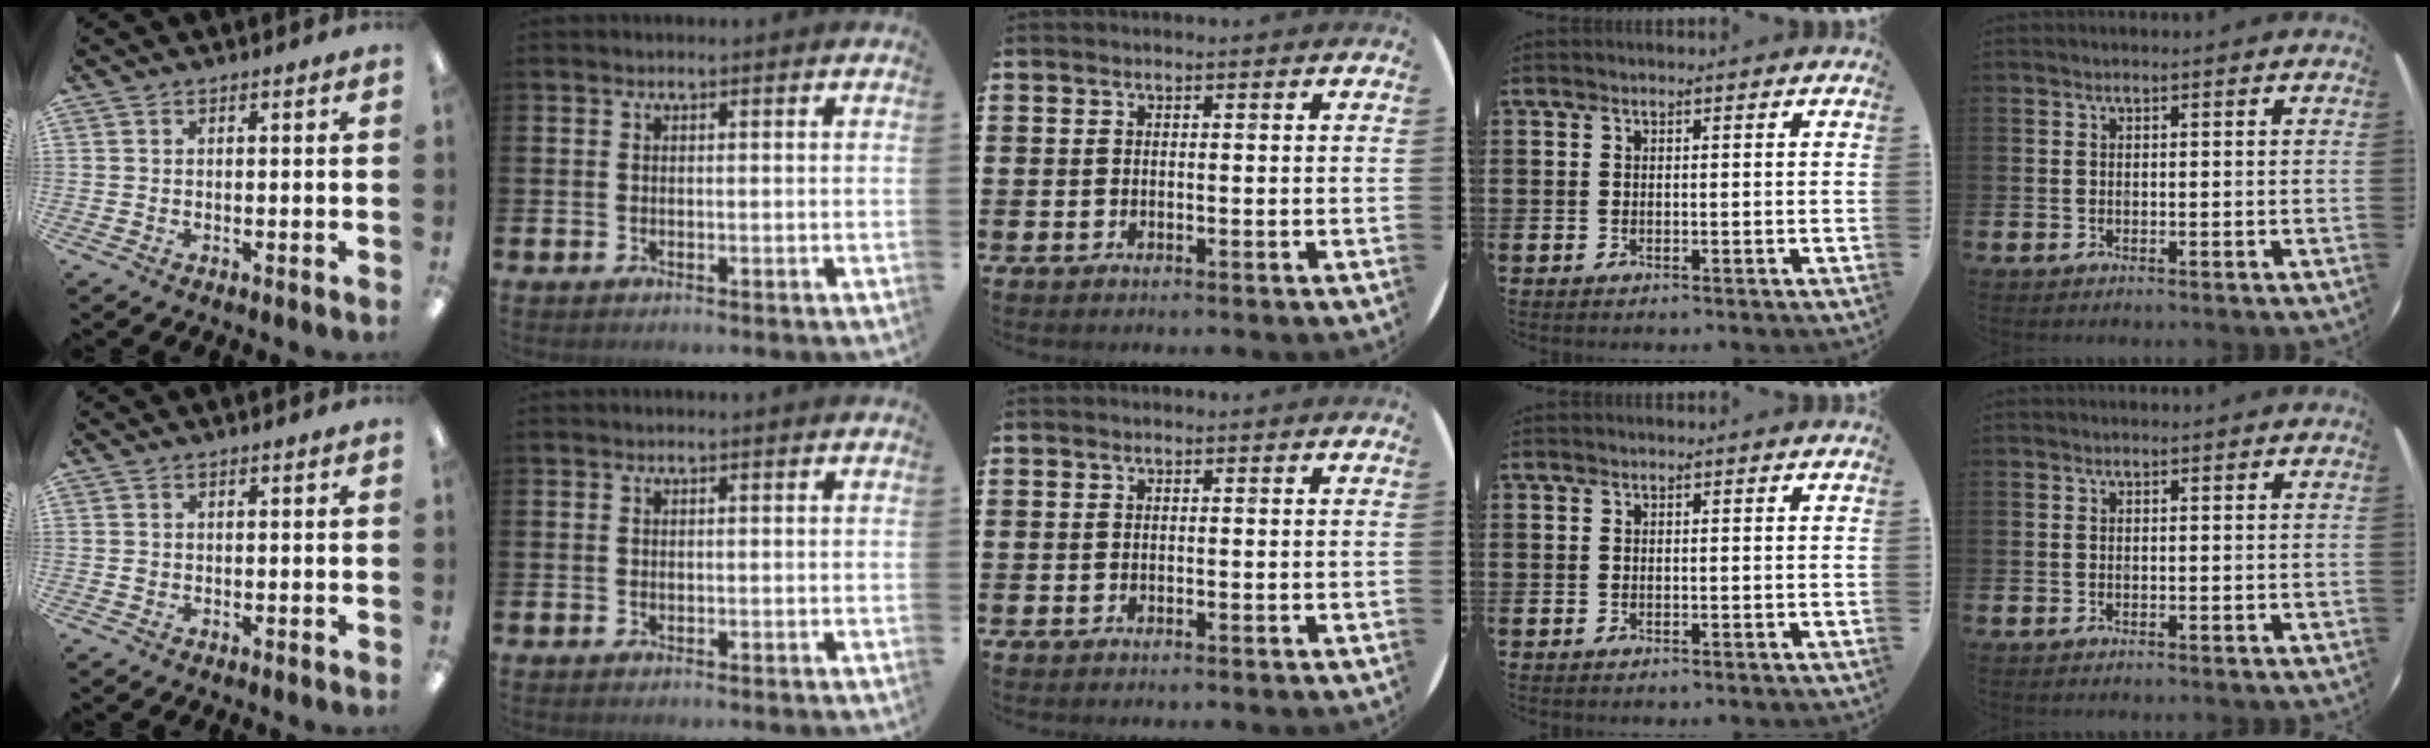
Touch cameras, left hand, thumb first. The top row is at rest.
{"thumb": {"total": 0.8, "force": [0.2, 0.7, 0.3], "torque": [-0.007, 0.005, 0.002]}}